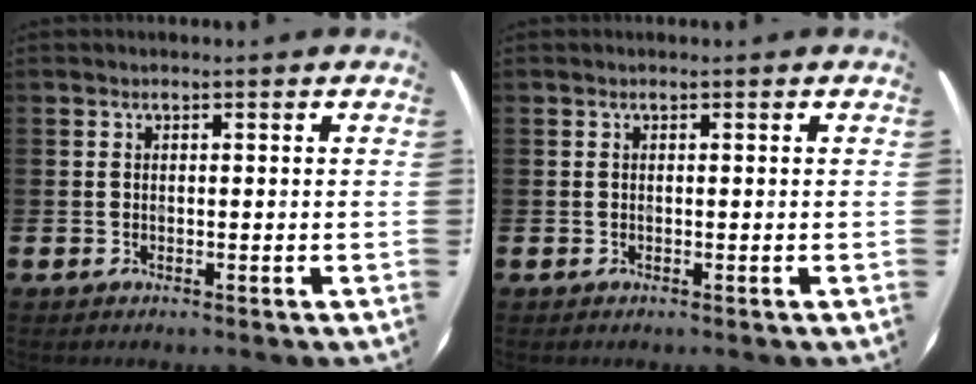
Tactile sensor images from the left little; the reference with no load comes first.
{"total": 0.0}